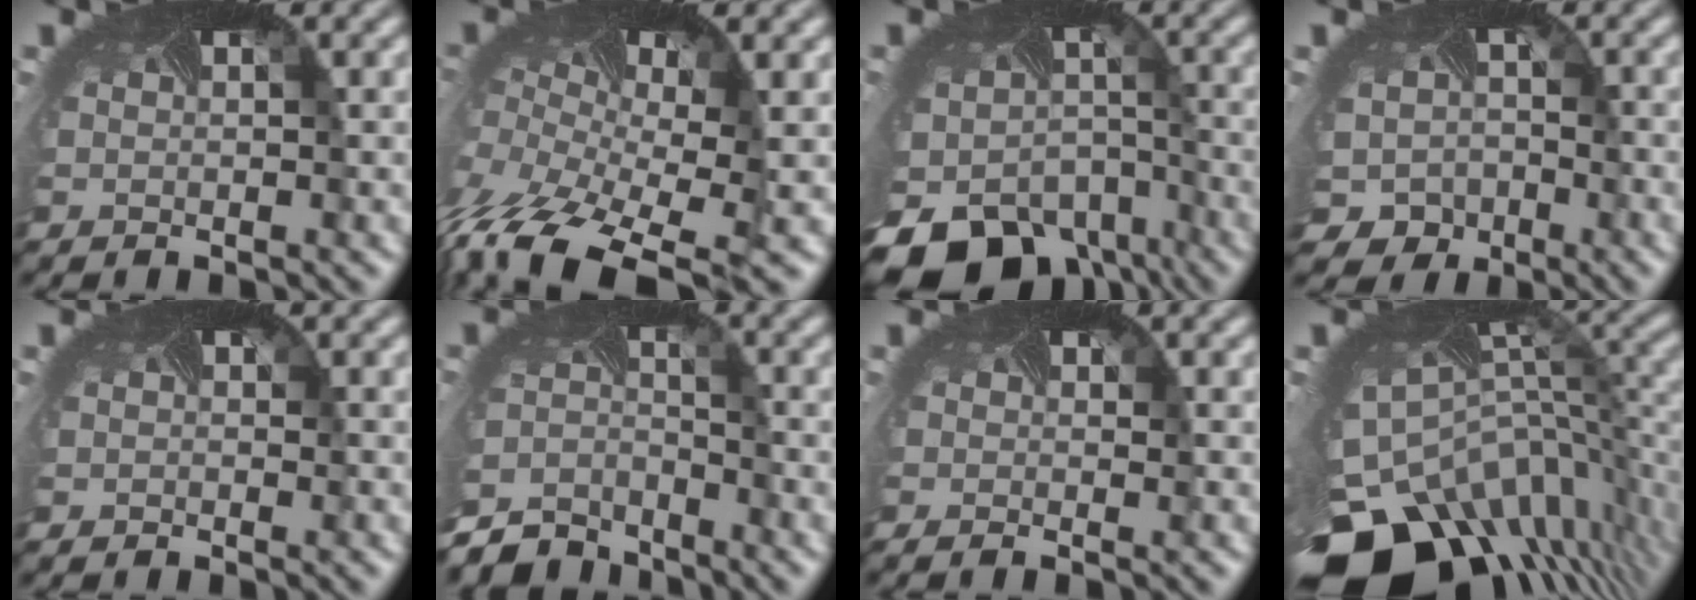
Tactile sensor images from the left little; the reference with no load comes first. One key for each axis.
{"total": 12.5, "fx": -8.1, "fy": 5.5, "fz": 7.8, "tx": -0.221, "ty": -0.057, "tz": -0.115}
{"total": 15.0, "fx": -9.9, "fy": 9.7, "fz": 5.5, "tx": -0.149, "ty": -0.065, "tz": -0.118}
{"total": 5.3, "fx": -2.0, "fy": 4.7, "fz": 1.4, "tx": -0.022, "ty": -0.019, "tz": -0.026}
{"total": 0.7, "fx": 0.0, "fy": 0.7, "fz": -0.2, "tx": -0.005, "ty": -0.004, "tz": -0.002}
{"total": 5.2, "fx": -5.1, "fy": 0.9, "fz": -0.9, "tx": -0.004, "ty": -0.023, "tz": -0.095}
{"total": 0.7, "fx": -0.3, "fy": 0.2, "fz": 0.6, "tx": -0.020, "ty": -0.008, "tz": -0.007}
{"total": 14.1, "fx": -7.7, "fy": 7.9, "fz": 8.9, "tx": -0.229, "ty": -0.053, "tz": -0.107}